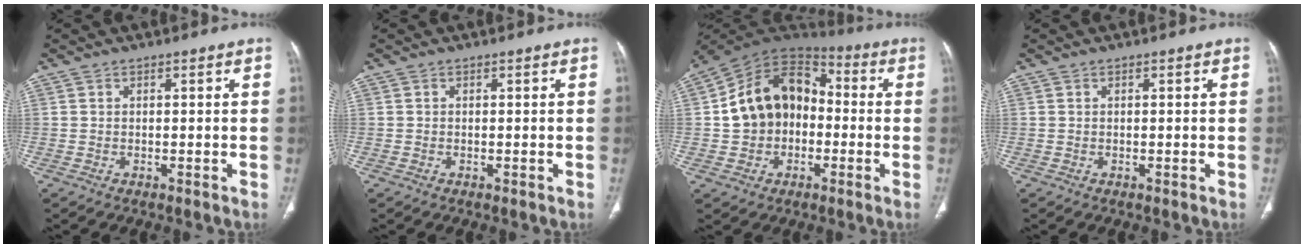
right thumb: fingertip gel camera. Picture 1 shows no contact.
{"total": 0.0}
{"total": 16.2, "force": [-0.7, 12.5, 10.3], "torque": [-0.145, 0.044, -0.021]}
{"total": 0.0}